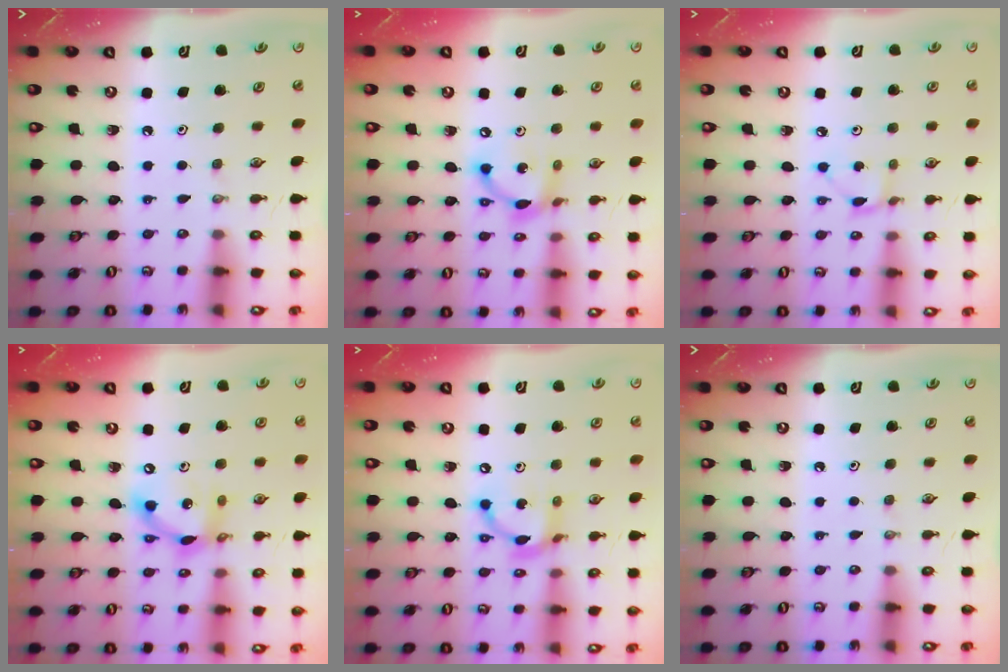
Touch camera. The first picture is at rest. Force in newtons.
{"total": 11.8, "press": 11.7, "slide": 0.9}
{"total": 1.8, "press": 1.8, "slide": 0.1}
{"total": 12.6, "press": 12.6, "slide": 0.6}
{"total": 11.7, "press": 11.7, "slide": 0.9}
{"total": 0.0}